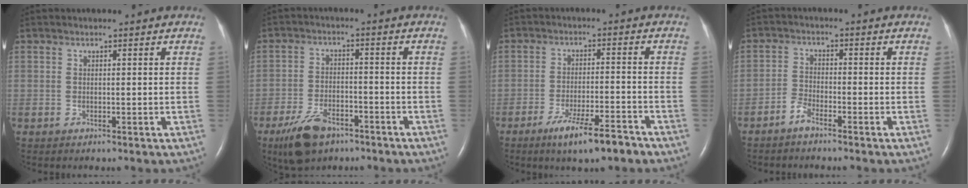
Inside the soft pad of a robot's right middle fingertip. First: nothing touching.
{"total": 7.8, "force": [-5.3, 3.4, 4.6], "torque": [-0.100, -0.008, -0.089]}
{"total": 8.1, "force": [-5.7, 0.9, 5.7], "torque": [-0.102, -0.012, -0.093]}
{"total": 2.7, "force": [-2.3, 0.6, 1.2], "torque": [-0.033, -0.002, -0.048]}